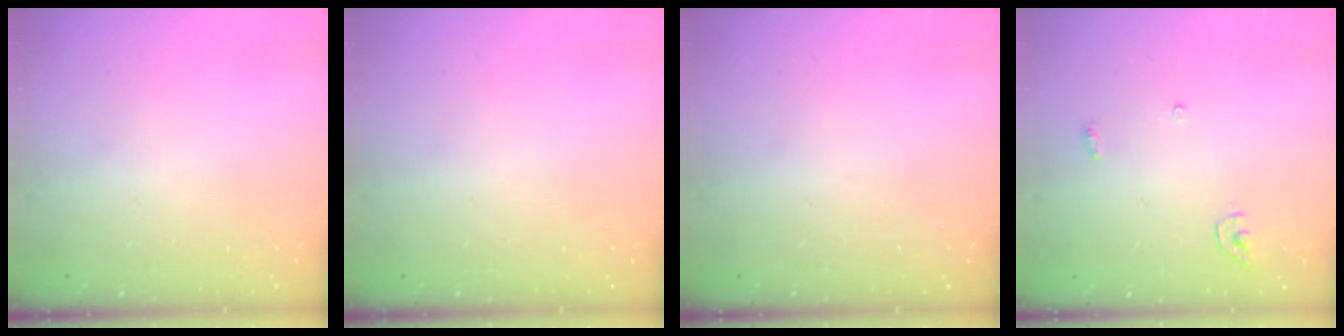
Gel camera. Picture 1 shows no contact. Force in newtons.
{"total": 0.0}
{"total": 0.0}
{"total": 3.5, "press": 3.5, "slide": 0.3}